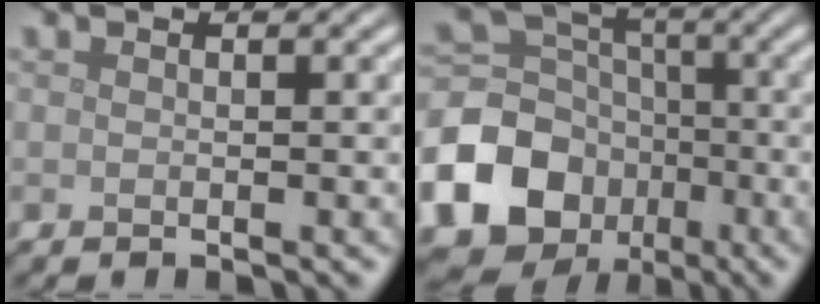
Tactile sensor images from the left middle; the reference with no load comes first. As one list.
[{"total": 13.5, "force": [-5.3, 11.4, 4.9], "torque": [-0.131, -0.032, -0.114]}]